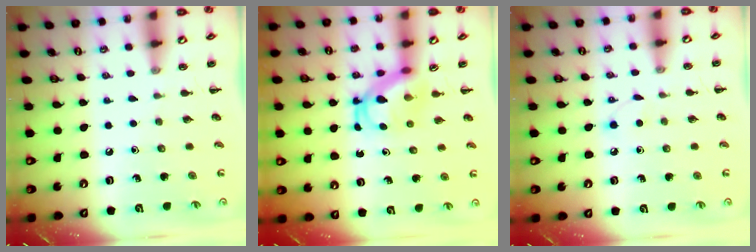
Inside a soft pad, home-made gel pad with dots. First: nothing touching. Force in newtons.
{"total": 5.4, "press": 5.3, "slide": 1.0}
{"total": 2.7, "press": 2.5, "slide": 0.9}